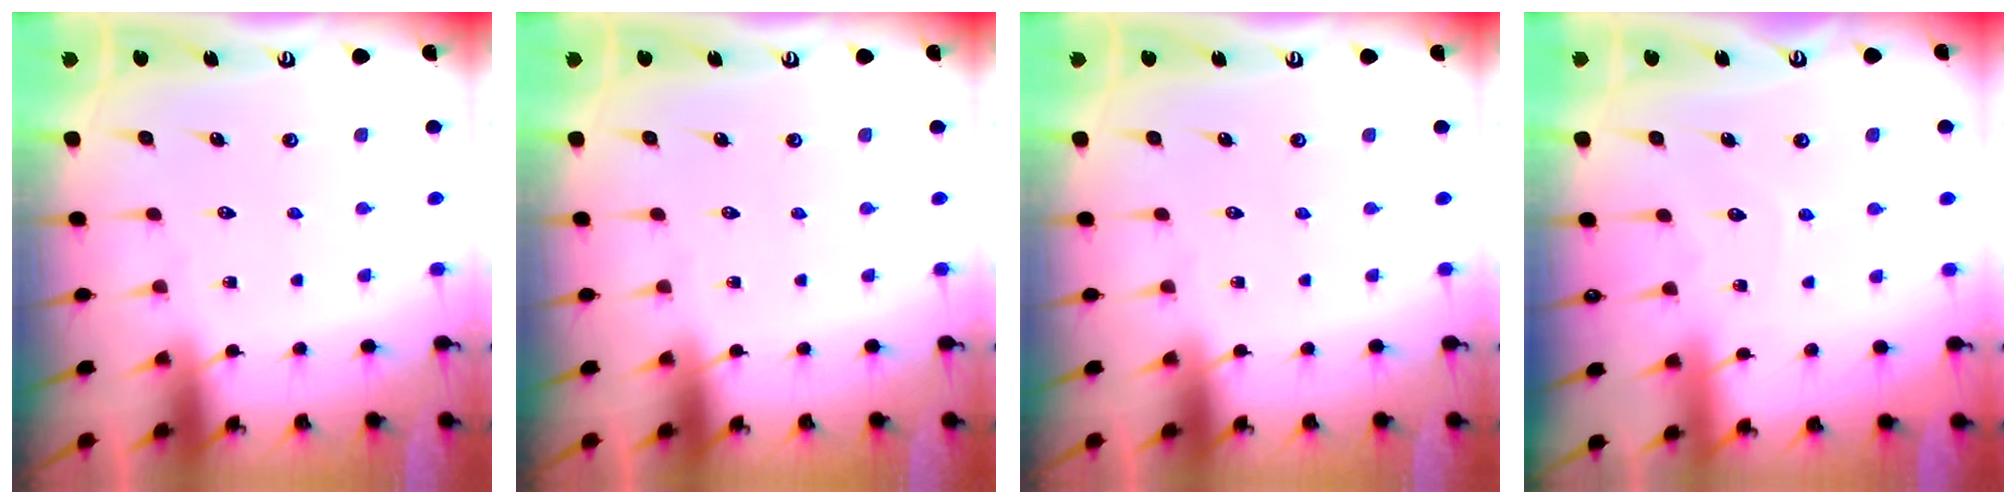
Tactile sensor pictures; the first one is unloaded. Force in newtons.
{"total": 0.0}
{"total": 0.0}
{"total": 4.5, "press": 4.4, "slide": 0.5}